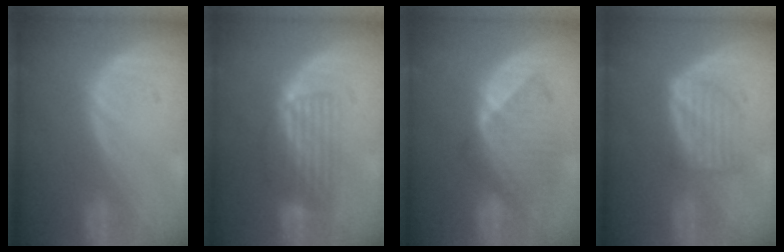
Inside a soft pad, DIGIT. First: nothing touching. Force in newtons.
{"total": 6.6, "press": 5.8, "slide": 3.1}
{"total": 8.8, "press": 8.0, "slide": 3.5}
{"total": 5.4, "press": 5.4, "slide": 0.3}